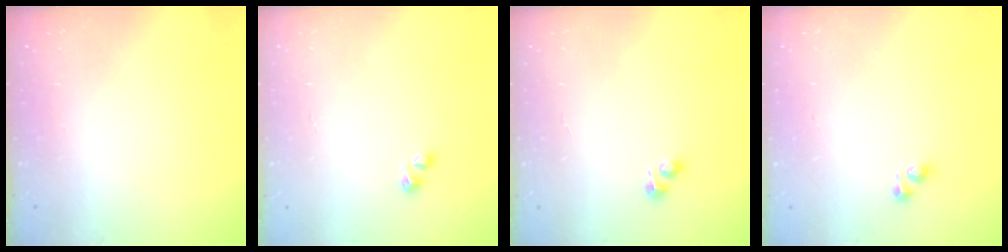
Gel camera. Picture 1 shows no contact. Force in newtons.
{"total": 2.4, "press": 2.4, "slide": 0.4}
{"total": 2.5, "press": 2.5, "slide": 0.2}
{"total": 3.8, "press": 3.8, "slide": 0.7}